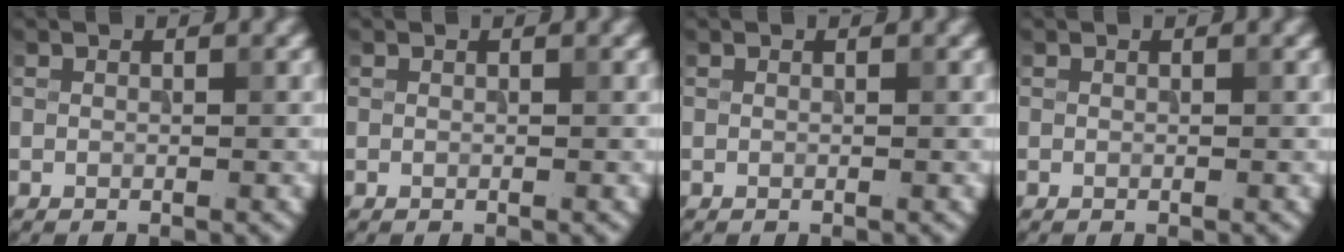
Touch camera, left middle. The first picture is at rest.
{"total": 0.0}
{"total": 0.0}
{"total": 0.0}